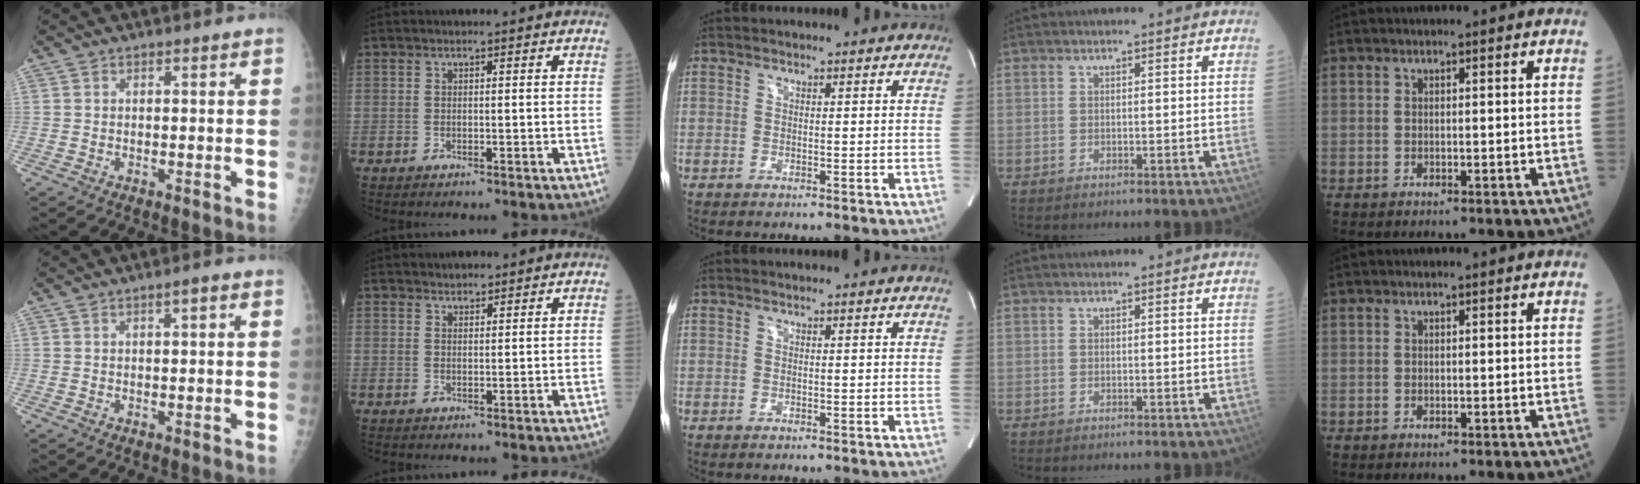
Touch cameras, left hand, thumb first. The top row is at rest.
{"thumb": {"total": 1.7, "force": [0.7, 0.3, 1.5], "torque": [-0.022, 0.003, 0.007]}, "index": {"total": 1.5, "force": [1.4, 0.6, 0.1], "torque": [-0.007, 0.008, 0.024]}}